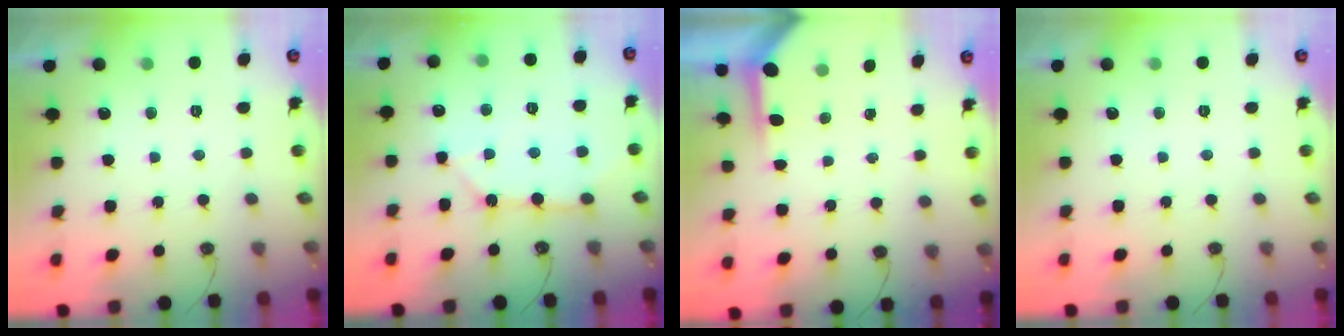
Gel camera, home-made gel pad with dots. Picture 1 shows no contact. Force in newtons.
{"total": 11.5, "press": 11.4, "slide": 1.4}
{"total": 3.7, "press": 3.7, "slide": 0.4}
{"total": 0.0}